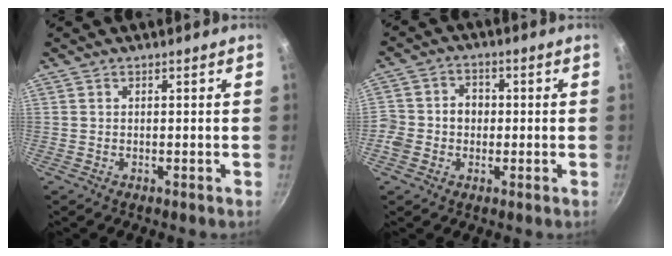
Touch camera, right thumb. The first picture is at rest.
{"total": 6.6, "force": [-0.9, 5.8, 3.1], "torque": [-0.034, 0.017, -0.031]}